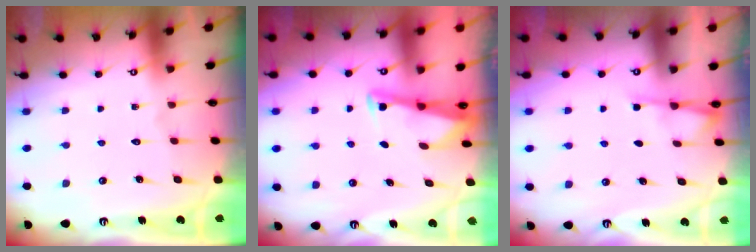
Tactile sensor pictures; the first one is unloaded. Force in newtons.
{"total": 2.8, "press": 2.8, "slide": 0.3}
{"total": 2.4, "press": 2.4, "slide": 0.5}